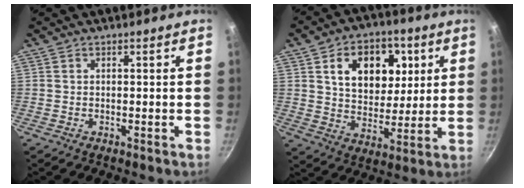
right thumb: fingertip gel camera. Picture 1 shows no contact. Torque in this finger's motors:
{"motor_torque": [1.67, 1.98, 1.19, 0.38, 0.39]}